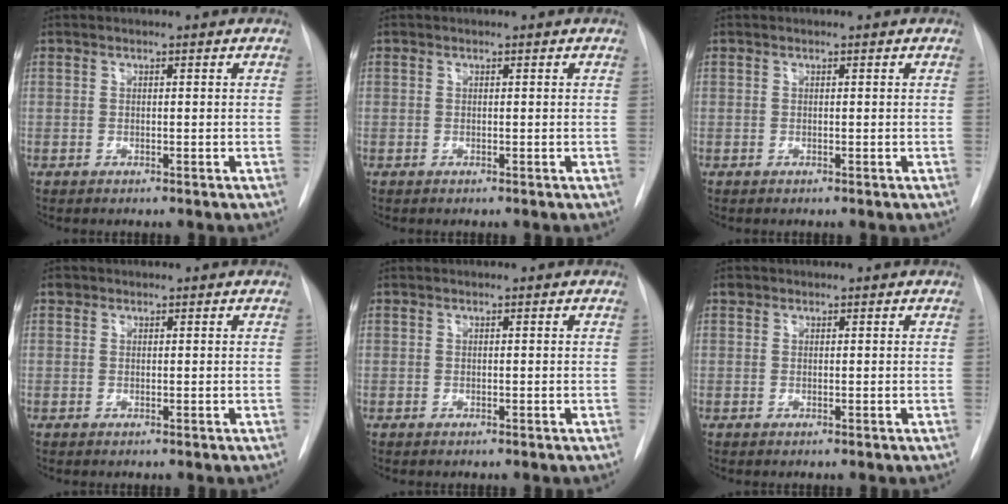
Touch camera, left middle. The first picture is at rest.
{"total": 0.0}
{"total": 0.0}
{"total": 0.7, "force": [0.4, 0.5, 0.1], "torque": [0.002, 0.007, 0.005]}
{"total": 0.0}
{"total": 0.6, "force": [0.4, 0.5, 0.1], "torque": [-0.002, 0.011, 0.006]}